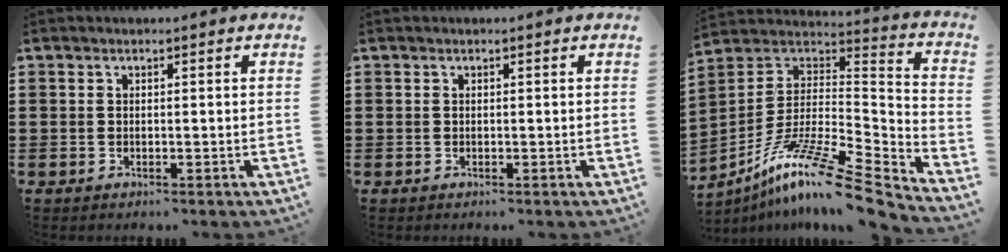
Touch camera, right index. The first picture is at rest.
{"total": 0.0}
{"total": 12.8, "force": [-8.9, 1.2, 9.2], "torque": [-0.169, 0.002, -0.168]}